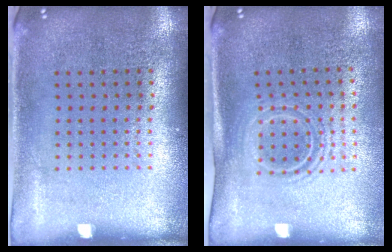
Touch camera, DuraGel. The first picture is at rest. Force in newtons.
{"total": 1.5, "press": 1.1, "slide": 1.0}